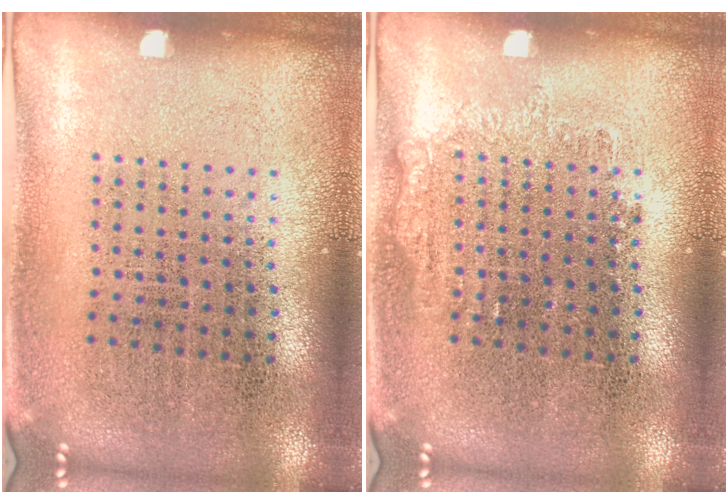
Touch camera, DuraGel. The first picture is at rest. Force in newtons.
{"total": 0.8, "press": 0.7, "slide": 0.2}